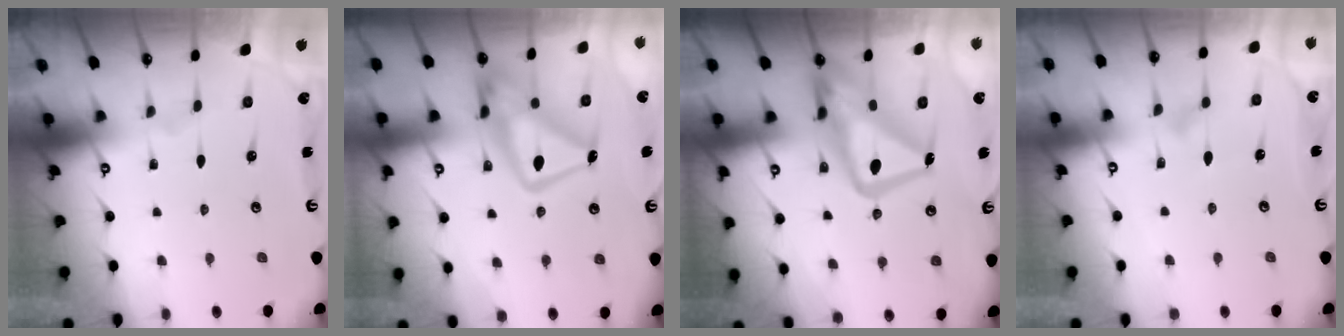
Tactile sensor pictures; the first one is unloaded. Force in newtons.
{"total": 15.2, "press": 15.2, "slide": 1.5}
{"total": 17.7, "press": 17.6, "slide": 1.7}
{"total": 8.0, "press": 7.9, "slide": 0.5}